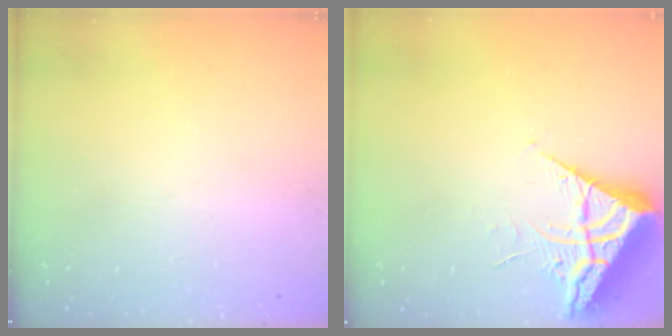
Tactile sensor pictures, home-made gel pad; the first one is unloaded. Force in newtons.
{"total": 6.5, "press": 6.4, "slide": 0.7}